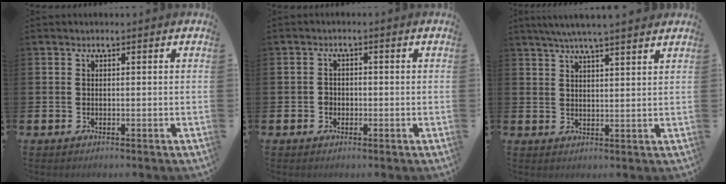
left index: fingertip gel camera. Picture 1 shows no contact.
{"total": 1.4, "force": [-0.5, 1.3, 0.4], "torque": [0.001, 0.000, -0.015]}
{"total": 5.3, "force": [4.9, -0.1, 2.0], "torque": [-0.051, -0.011, 0.089]}